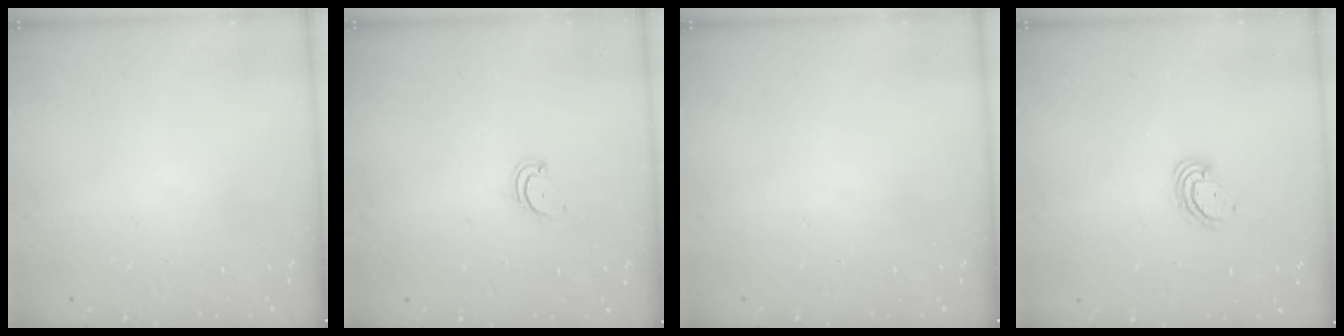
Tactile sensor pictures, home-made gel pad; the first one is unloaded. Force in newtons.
{"total": 3.2, "press": 3.2, "slide": 0.3}
{"total": 0.0}
{"total": 3.6, "press": 3.6, "slide": 0.3}